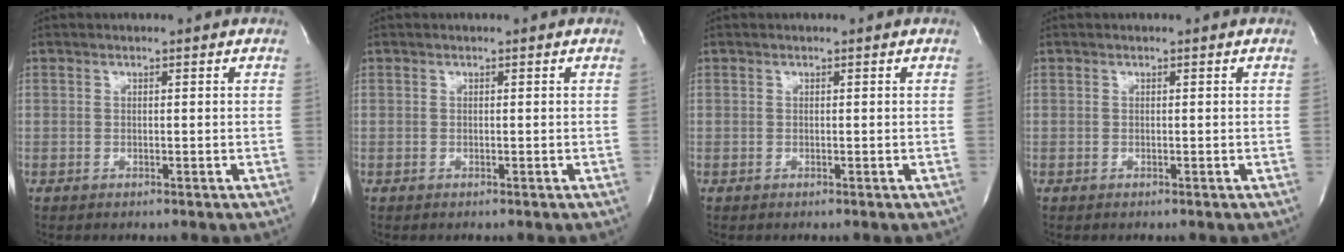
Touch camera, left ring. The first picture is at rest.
{"total": 0.0}
{"total": 0.0}
{"total": 0.0}